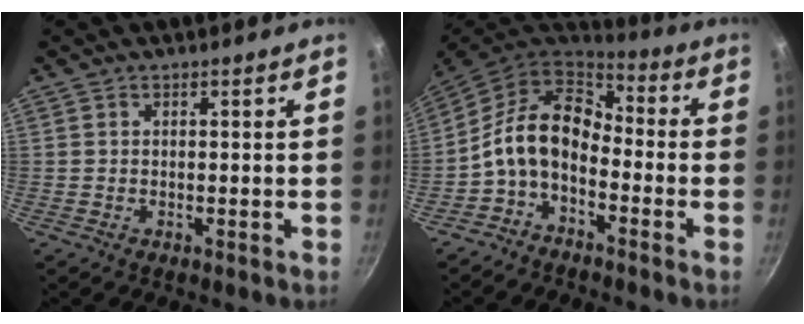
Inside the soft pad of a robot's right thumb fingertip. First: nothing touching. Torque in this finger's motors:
{"motor_torque": [0.51, 0.31, 1.34, -0.91, 0.13]}